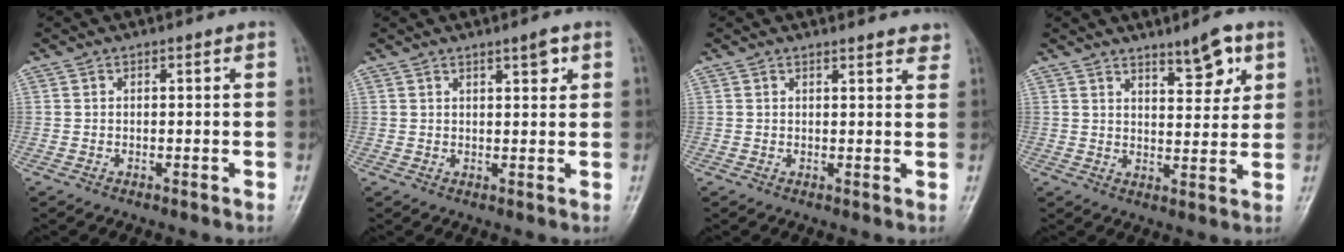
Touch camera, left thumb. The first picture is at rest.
{"total": 2.8, "force": [1.7, 0.7, 2.1], "torque": [-0.026, -0.009, 0.025]}
{"total": 3.6, "force": [3.3, 1.0, 1.2], "torque": [0.001, -0.015, 0.029]}
{"total": 6.8, "force": [4.2, 2.3, 4.8], "torque": [-0.057, -0.030, 0.063]}